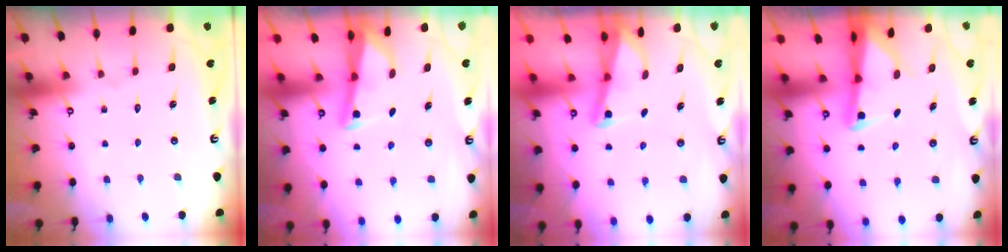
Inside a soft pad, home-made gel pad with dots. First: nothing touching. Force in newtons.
{"total": 2.7, "press": 2.7, "slide": 0.2}
{"total": 2.0, "press": 2.0, "slide": 0.4}
{"total": 2.8, "press": 2.8, "slide": 0.4}